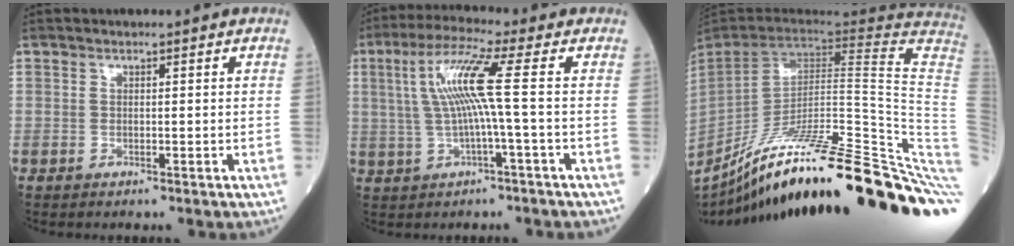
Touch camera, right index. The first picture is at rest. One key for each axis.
{"total": 8.3, "fx": 0.8, "fy": -0.9, "fz": 8.3, "tx": -0.167, "ty": 0.020, "tz": 0.018}
{"total": 38.1, "fx": -26.8, "fy": -0.3, "fz": 27.0, "tx": -0.257, "ty": -0.052, "tz": -0.390}